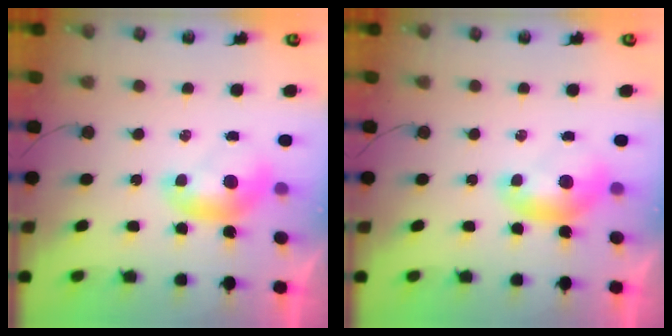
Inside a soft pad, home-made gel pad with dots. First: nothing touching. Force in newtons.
{"total": 0.0}